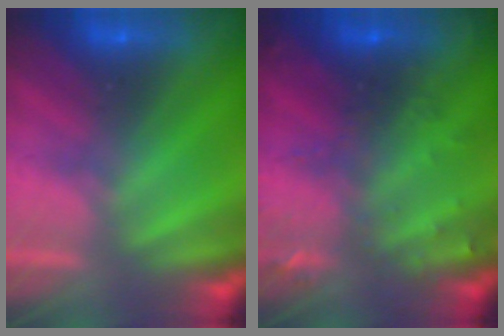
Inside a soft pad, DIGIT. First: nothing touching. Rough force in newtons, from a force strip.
{"total": 2.9}